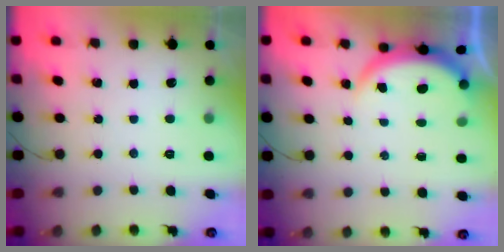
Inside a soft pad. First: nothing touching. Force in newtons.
{"total": 3.9, "press": 3.9, "slide": 0.2}